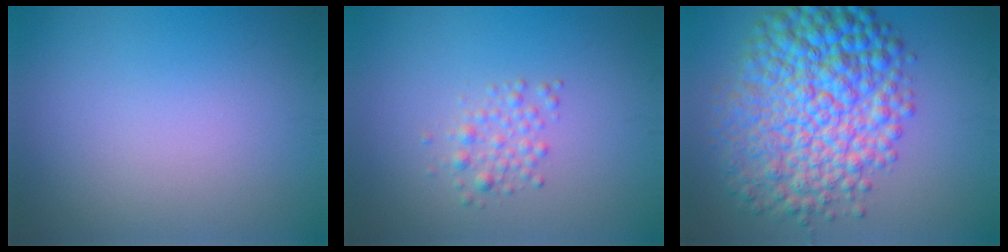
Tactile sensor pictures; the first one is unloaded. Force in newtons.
{"total": 1.7, "press": 1.7, "slide": 0.0}
{"total": 11.2, "press": 11.2, "slide": 0.0}